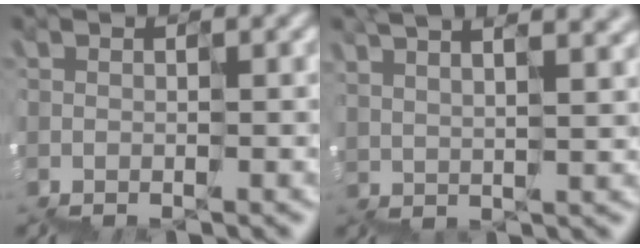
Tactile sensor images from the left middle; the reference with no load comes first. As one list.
[{"total": 7.5, "force": [4.2, 3.1, 5.4], "torque": [-0.027, 0.029, 0.064]}]